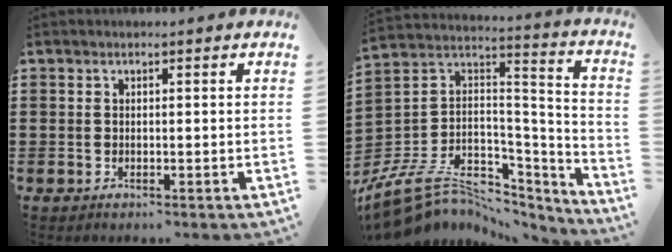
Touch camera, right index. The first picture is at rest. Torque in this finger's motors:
{"motor_torque": [-1.86, 0.28, -0.96, -0.21]}